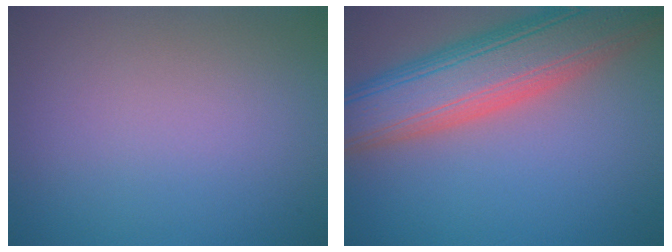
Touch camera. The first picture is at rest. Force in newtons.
{"total": 10.8, "press": 10.7, "slide": 0.6}